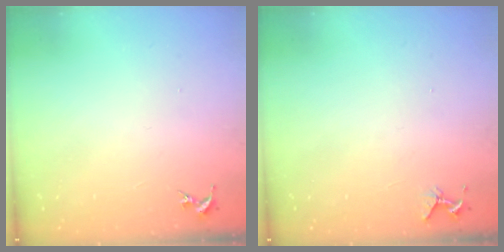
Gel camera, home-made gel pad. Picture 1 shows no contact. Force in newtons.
{"total": 4.2, "press": 4.2, "slide": 0.4}